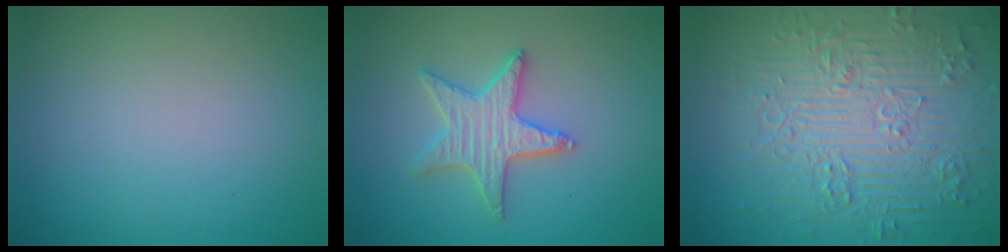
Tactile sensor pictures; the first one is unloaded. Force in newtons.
{"total": 3.5, "press": 3.4, "slide": 0.7}
{"total": 9.3, "press": 6.9, "slide": 6.3}